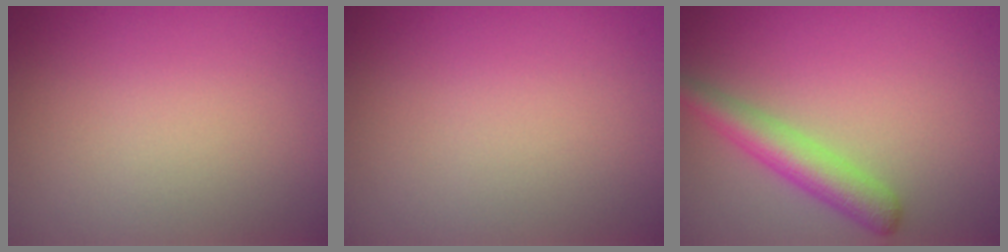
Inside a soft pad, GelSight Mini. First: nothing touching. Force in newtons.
{"total": 0.0}
{"total": 3.7, "press": 3.7, "slide": 0.2}